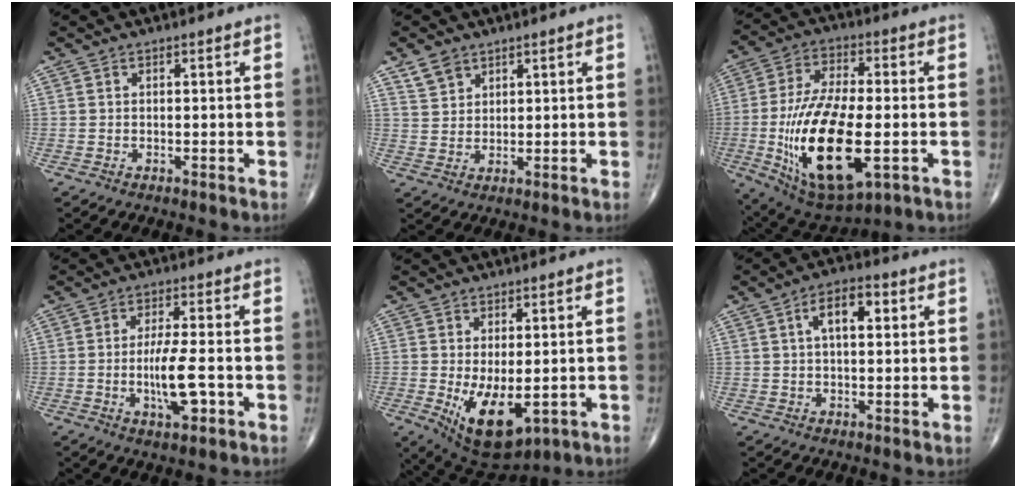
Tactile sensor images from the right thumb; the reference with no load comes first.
{"total": 4.0, "force": [2.8, 2.5, 1.2], "torque": [-0.011, -0.012, 0.059]}
{"total": 23.0, "force": [-4.6, 10.0, 20.1], "torque": [-0.393, -0.004, -0.061]}
{"total": 8.0, "force": [-1.8, 2.1, 7.5], "torque": [-0.137, 0.001, -0.029]}
{"total": 10.8, "force": [-2.3, 5.4, 9.1], "torque": [-0.141, -0.018, -0.017]}
{"total": 7.3, "force": [2.2, 3.5, 6.0], "torque": [-0.088, 0.010, 0.031]}